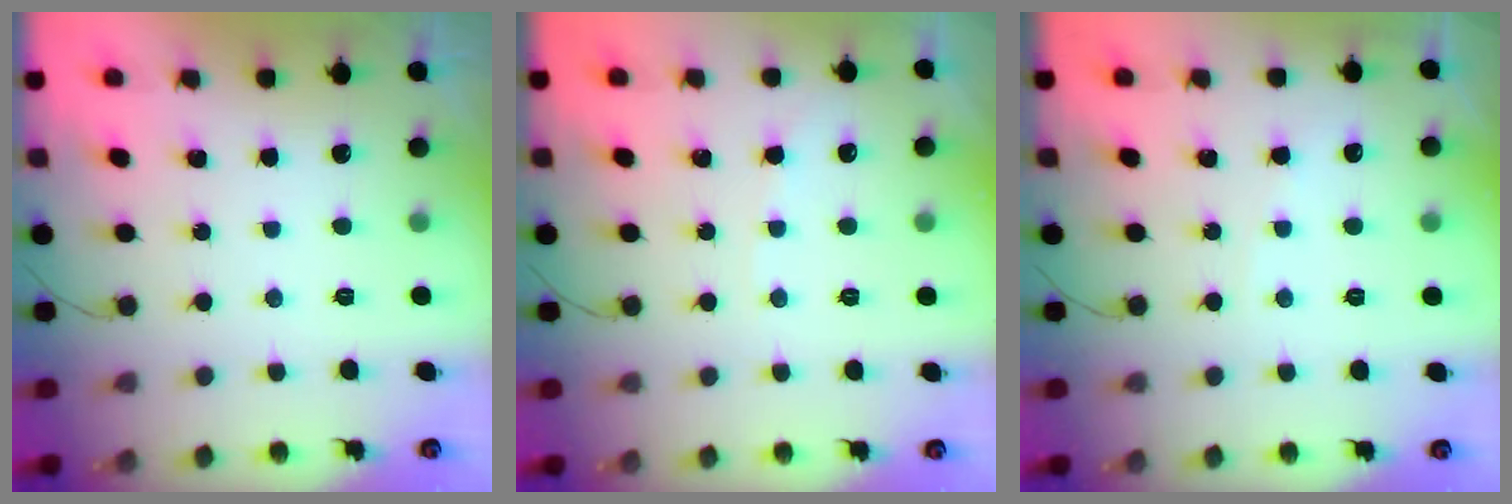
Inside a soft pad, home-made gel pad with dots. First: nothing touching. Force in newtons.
{"total": 2.7, "press": 2.6, "slide": 0.4}
{"total": 2.3, "press": 2.3, "slide": 0.4}